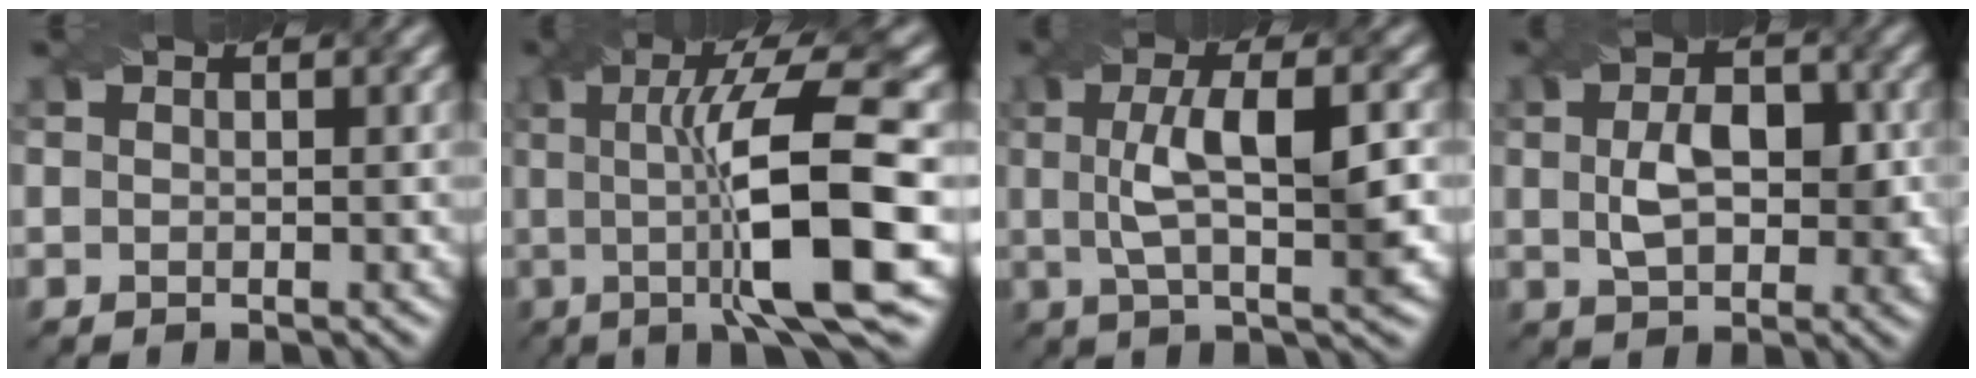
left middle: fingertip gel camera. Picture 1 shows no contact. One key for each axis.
{"total": 11.2, "fx": -0.5, "fy": 2.1, "fz": 11.0, "tx": -0.164, "ty": 0.002, "tz": -0.007}
{"total": 6.5, "fx": 0.6, "fy": 1.8, "fz": 6.2, "tx": -0.103, "ty": 0.008, "tz": 0.008}
{"total": 5.4, "fx": 0.3, "fy": 3.3, "fz": 4.3, "tx": -0.074, "ty": 0.000, "tz": 0.006}